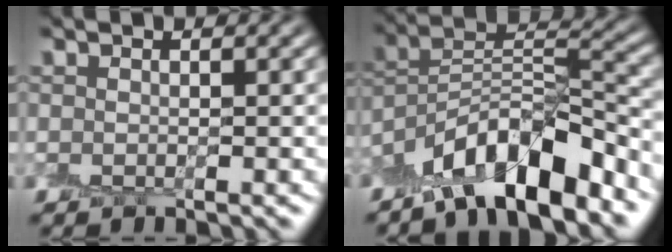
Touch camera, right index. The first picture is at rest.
{"total": 9.4, "force": [-6.8, 2.9, 5.7], "torque": [-0.083, 0.020, -0.131]}